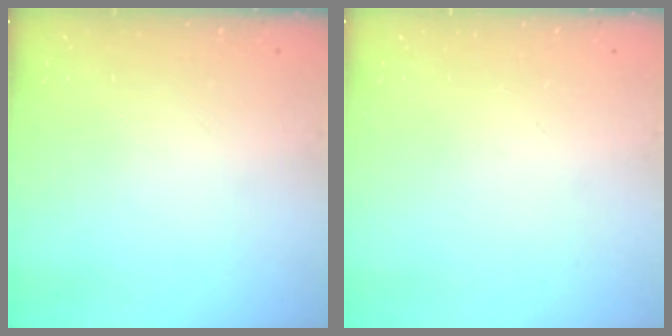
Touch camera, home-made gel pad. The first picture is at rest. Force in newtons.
{"total": 0.0}